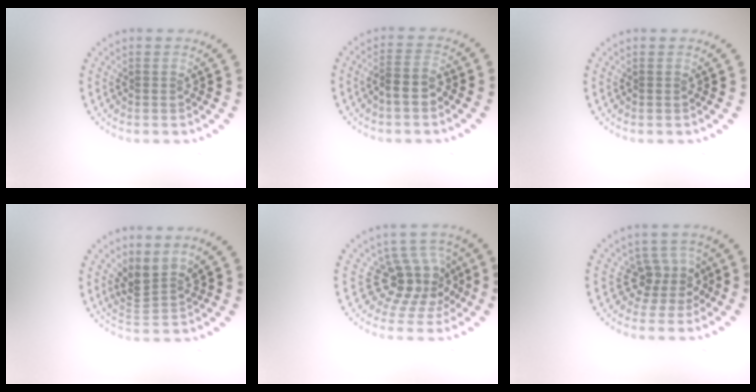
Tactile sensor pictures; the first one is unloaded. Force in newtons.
{"total": 2.2, "press": 2.0, "slide": 1.0}
{"total": 0.0}
{"total": 3.0, "press": 2.1, "slide": 2.1}
{"total": 4.3, "press": 3.2, "slide": 2.8}
{"total": 2.8, "press": 2.0, "slide": 1.8}